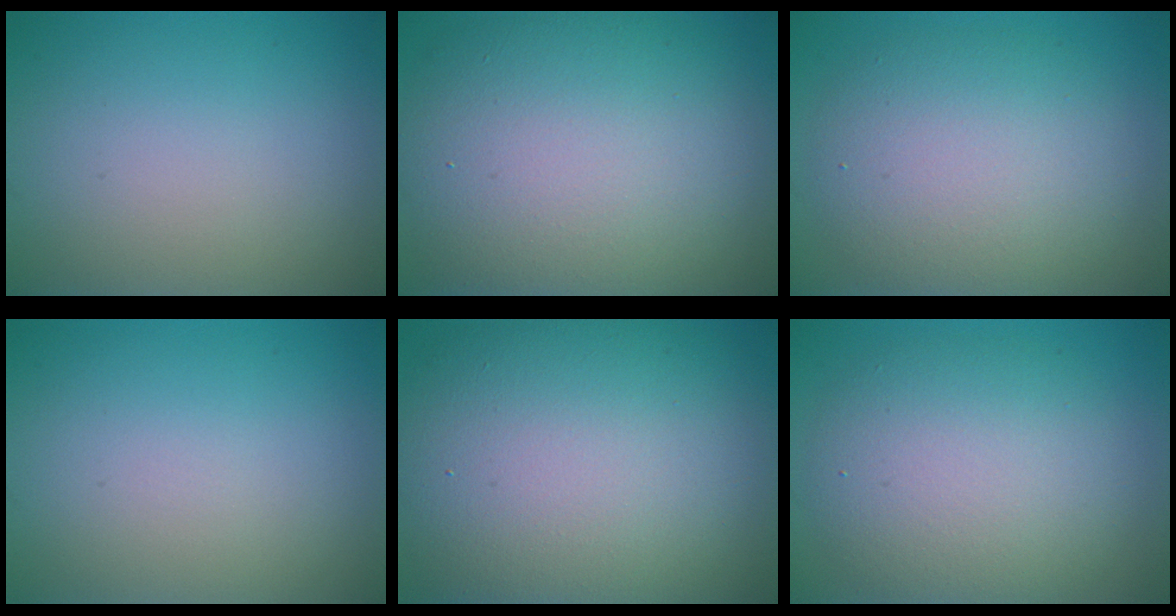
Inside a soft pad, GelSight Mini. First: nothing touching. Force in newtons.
{"total": 12.9, "press": 12.9, "slide": 0.9}
{"total": 6.9, "press": 6.9, "slide": 0.2}
{"total": 0.0}
{"total": 14.8, "press": 14.8, "slide": 1.1}
{"total": 6.8, "press": 6.8, "slide": 0.6}